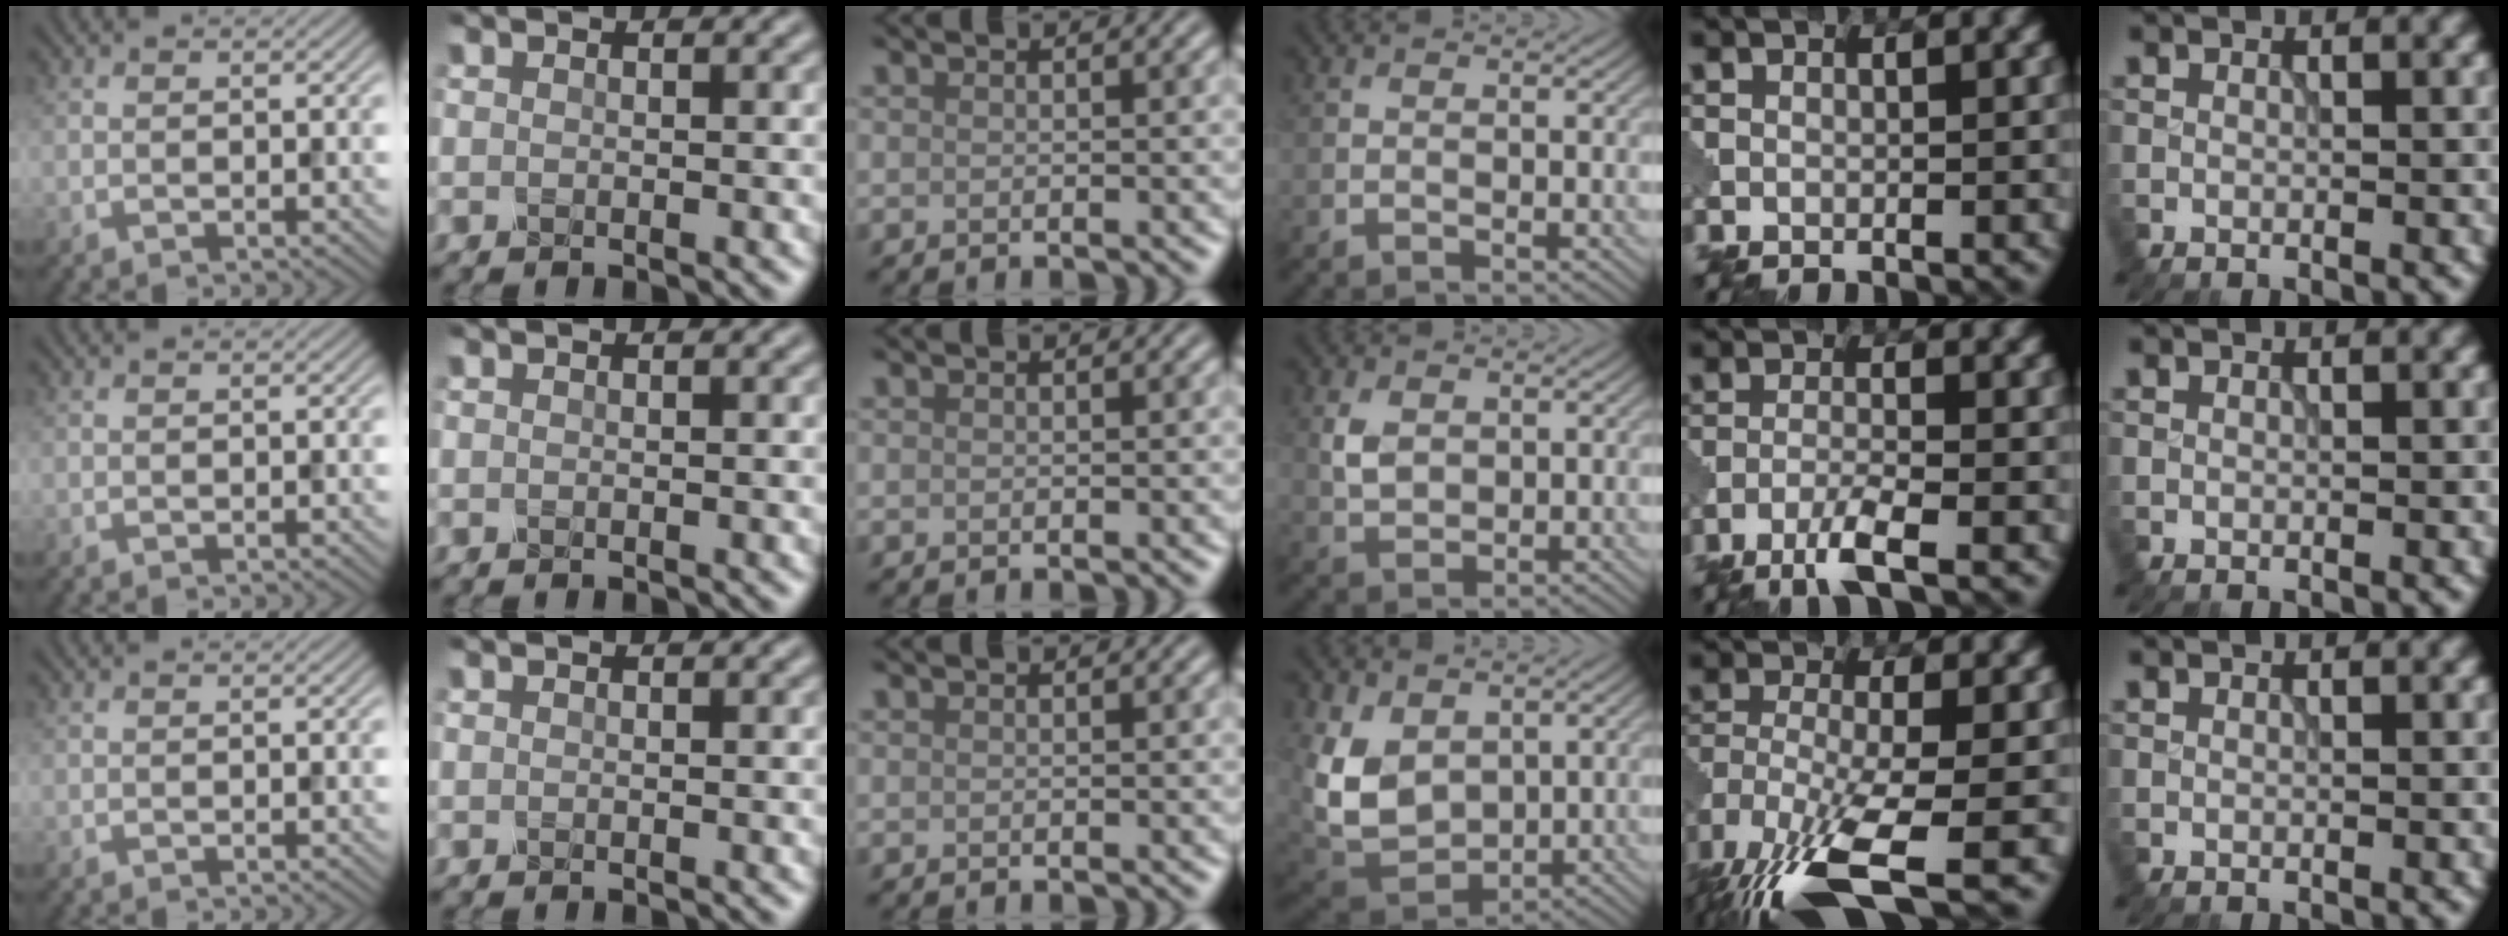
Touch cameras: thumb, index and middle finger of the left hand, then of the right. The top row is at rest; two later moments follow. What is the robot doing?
{"motion": "squeeze", "object": "clothespin"}